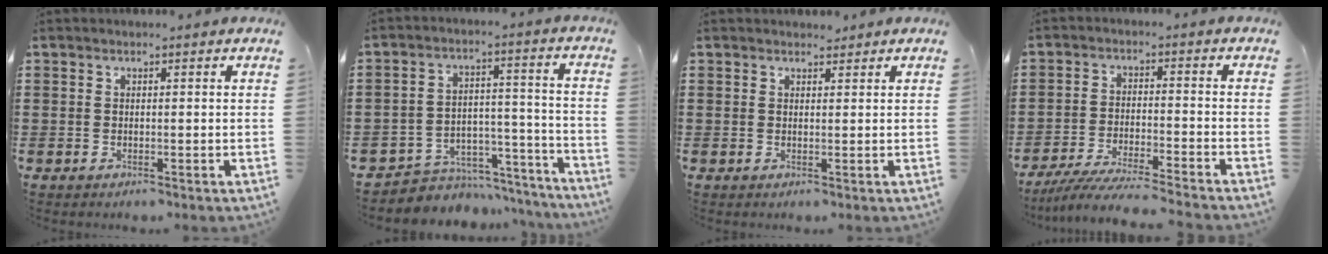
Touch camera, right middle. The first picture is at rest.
{"total": 5.1, "force": [-4.5, 2.2, 0.3], "torque": [-0.011, 0.016, -0.094]}
{"total": 1.4, "force": [1.3, 0.5, -0.1], "torque": [0.006, -0.001, 0.023]}
{"total": 5.9, "force": [-5.5, -0.1, 2.0], "torque": [-0.050, -0.019, -0.111]}